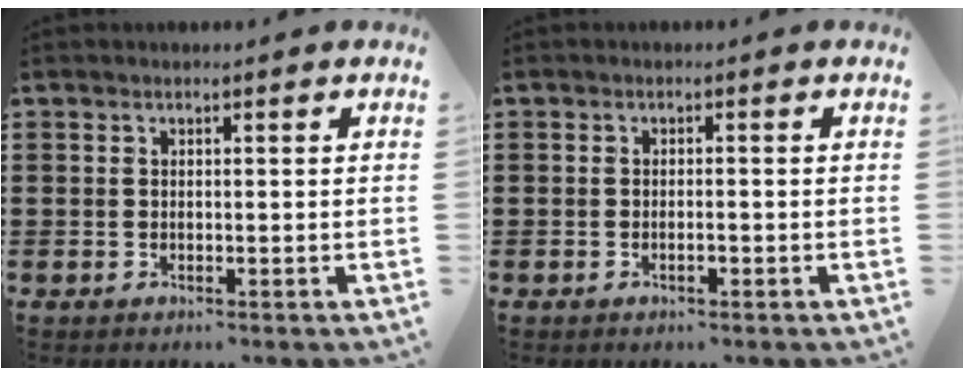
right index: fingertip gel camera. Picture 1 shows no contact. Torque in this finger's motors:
{"motor_torque": [-0.53, 0.42, 0.10, -0.01]}